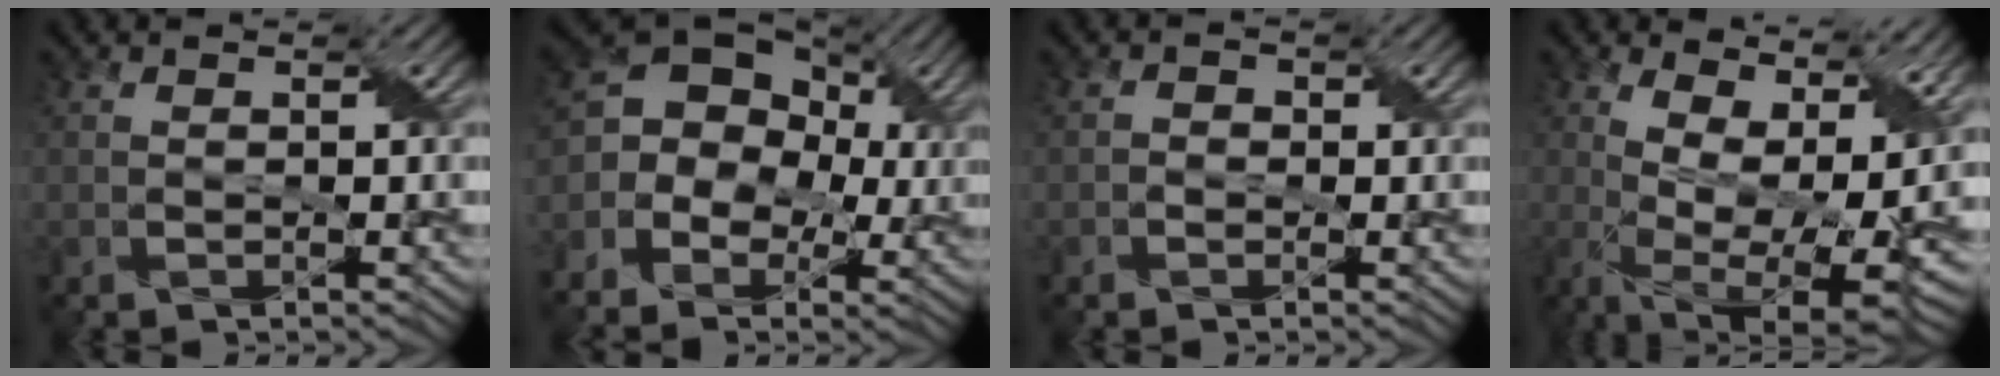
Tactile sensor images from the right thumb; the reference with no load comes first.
{"total": 11.1, "force": [-0.7, 8.4, 7.2], "torque": [-0.148, 0.013, -0.023]}
{"total": 1.0, "force": [-0.4, 0.8, 0.3], "torque": [-0.003, 0.002, -0.010]}
{"total": 14.0, "force": [2.4, 6.5, 12.2], "torque": [-0.217, -0.009, 0.055]}